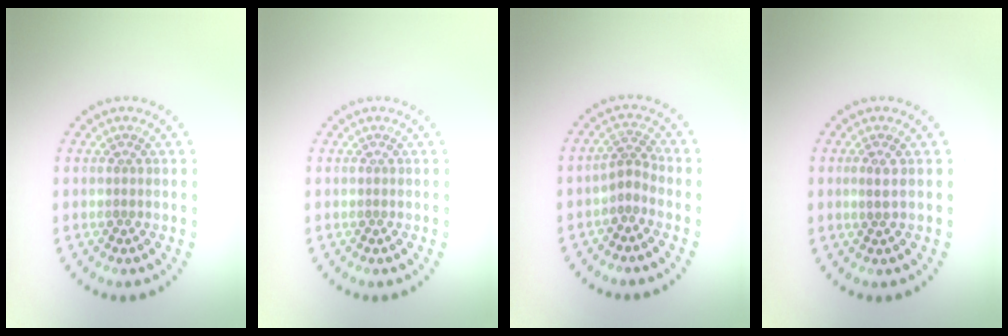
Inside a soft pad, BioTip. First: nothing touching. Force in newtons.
{"total": 0.0}
{"total": 1.9, "press": 1.3, "slide": 1.4}
{"total": 1.0, "press": 0.8, "slide": 0.6}